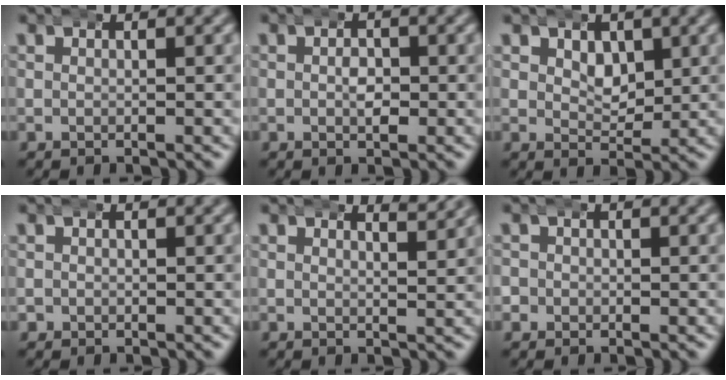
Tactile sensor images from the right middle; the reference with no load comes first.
{"total": 1.4, "force": [-0.1, 1.0, 1.0], "torque": [-0.019, -0.005, -0.003]}
{"total": 2.4, "force": [1.3, 1.6, 1.2], "torque": [-0.019, -0.016, 0.028]}
{"total": 1.3, "force": [-0.2, 1.2, 0.0], "torque": [-0.008, -0.005, -0.005]}
{"total": 2.3, "force": [2.1, 0.2, 0.8], "torque": [-0.008, -0.007, 0.032]}
{"total": 2.7, "force": [-0.3, 2.6, 0.2], "torque": [-0.018, 0.000, -0.016]}